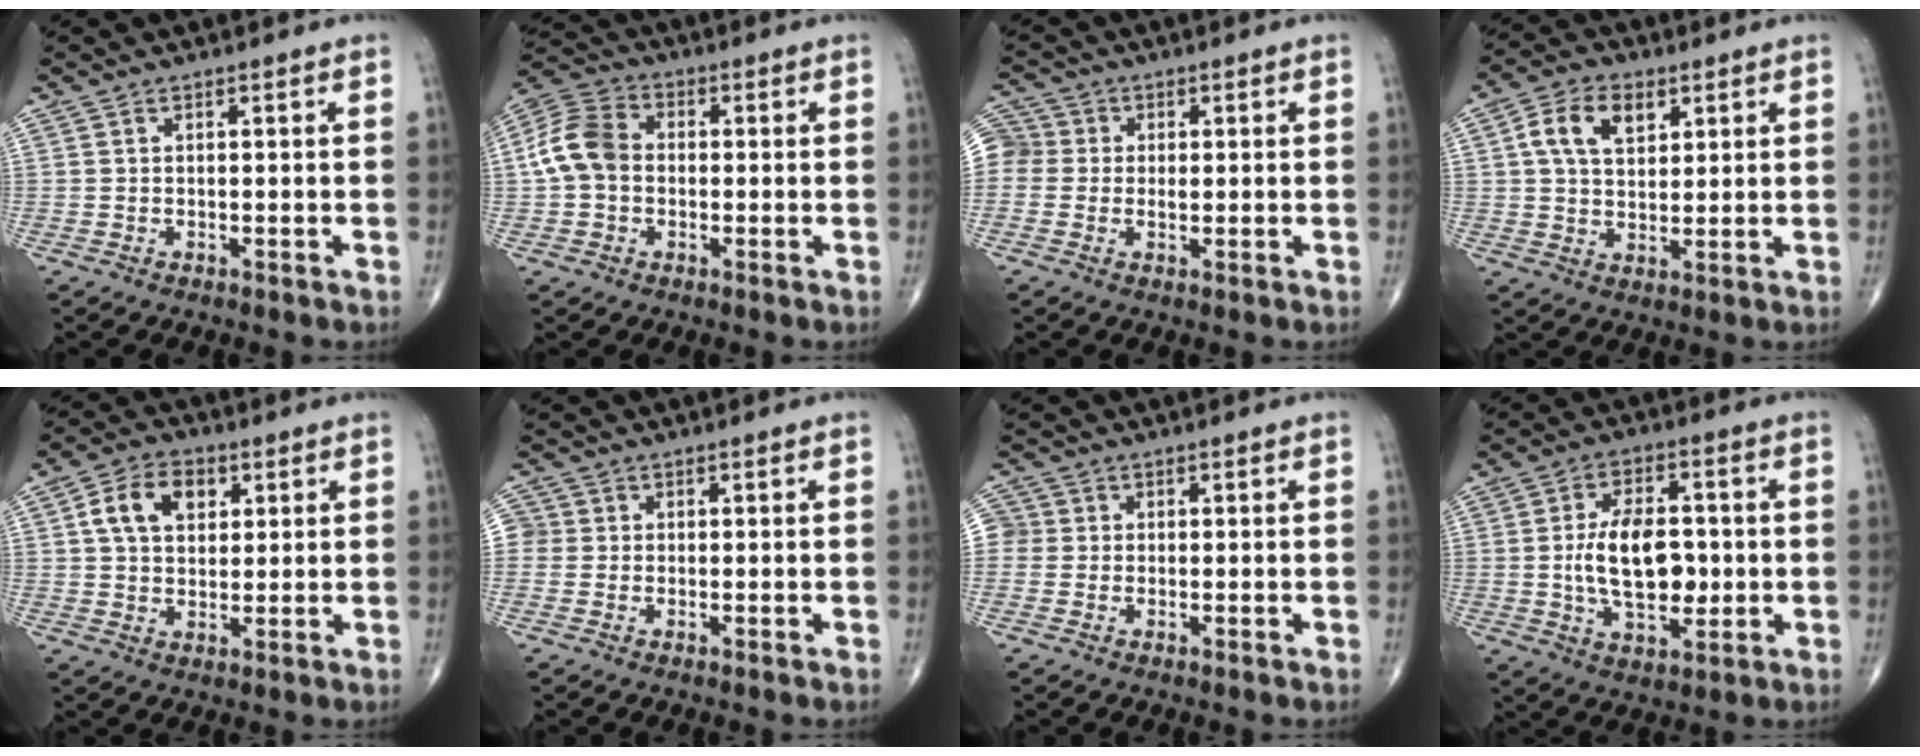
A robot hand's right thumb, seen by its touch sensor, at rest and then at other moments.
{"total": 9.4, "force": [-0.2, 7.2, 6.1], "torque": [-0.117, 0.029, -0.016]}
{"total": 6.2, "force": [0.4, 5.9, 2.0], "torque": [-0.026, 0.016, 0.000]}
{"total": 9.0, "force": [3.3, 5.7, 6.1], "torque": [-0.096, -0.002, 0.055]}
{"total": 9.5, "force": [3.0, 6.6, 6.2], "torque": [-0.090, 0.002, 0.047]}
{"total": 3.2, "force": [-0.1, 3.1, 0.7], "torque": [0.003, 0.011, -0.006]}
{"total": 3.6, "force": [-0.1, 3.5, 0.8], "torque": [0.001, 0.012, -0.006]}
{"total": 13.1, "force": [-0.4, 7.5, 10.8], "torque": [-0.161, 0.003, -0.004]}